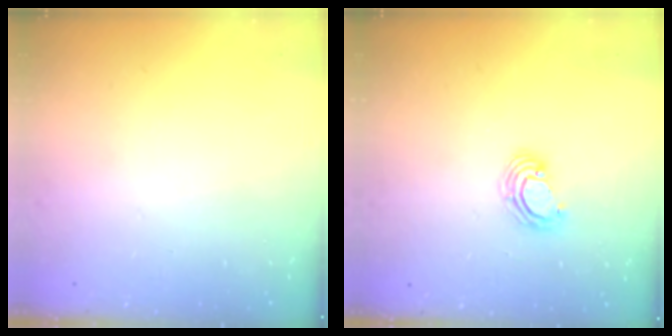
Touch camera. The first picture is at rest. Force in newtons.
{"total": 3.6, "press": 3.6, "slide": 0.2}